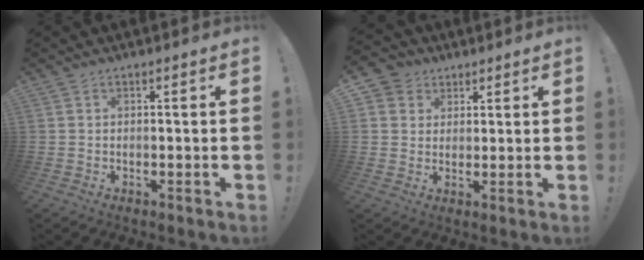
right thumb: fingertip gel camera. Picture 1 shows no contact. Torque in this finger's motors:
{"motor_torque": [0.16, 1.92, 0.32, 0.27, 0.44]}